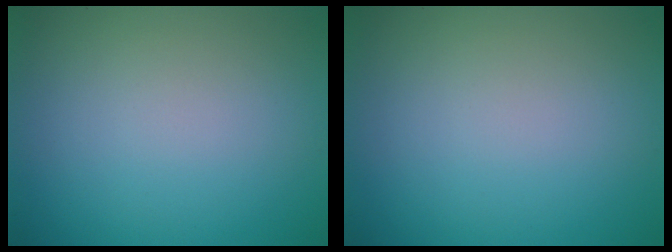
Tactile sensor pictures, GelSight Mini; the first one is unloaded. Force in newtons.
{"total": 0.0}